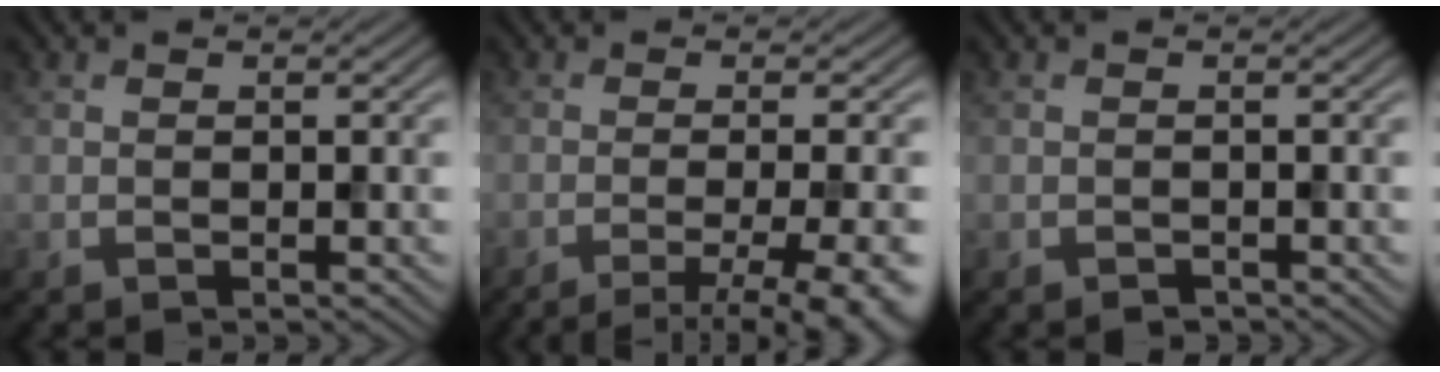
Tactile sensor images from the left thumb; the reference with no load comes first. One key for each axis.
{"total": 9.3, "fx": -4.9, "fy": 2.1, "fz": 7.6, "tx": -0.097, "ty": -0.003, "tz": -0.062}
{"total": 0.7, "fx": -0.6, "fy": 0.3, "fz": 0.2, "tx": -0.001, "ty": -0.003, "tz": -0.009}